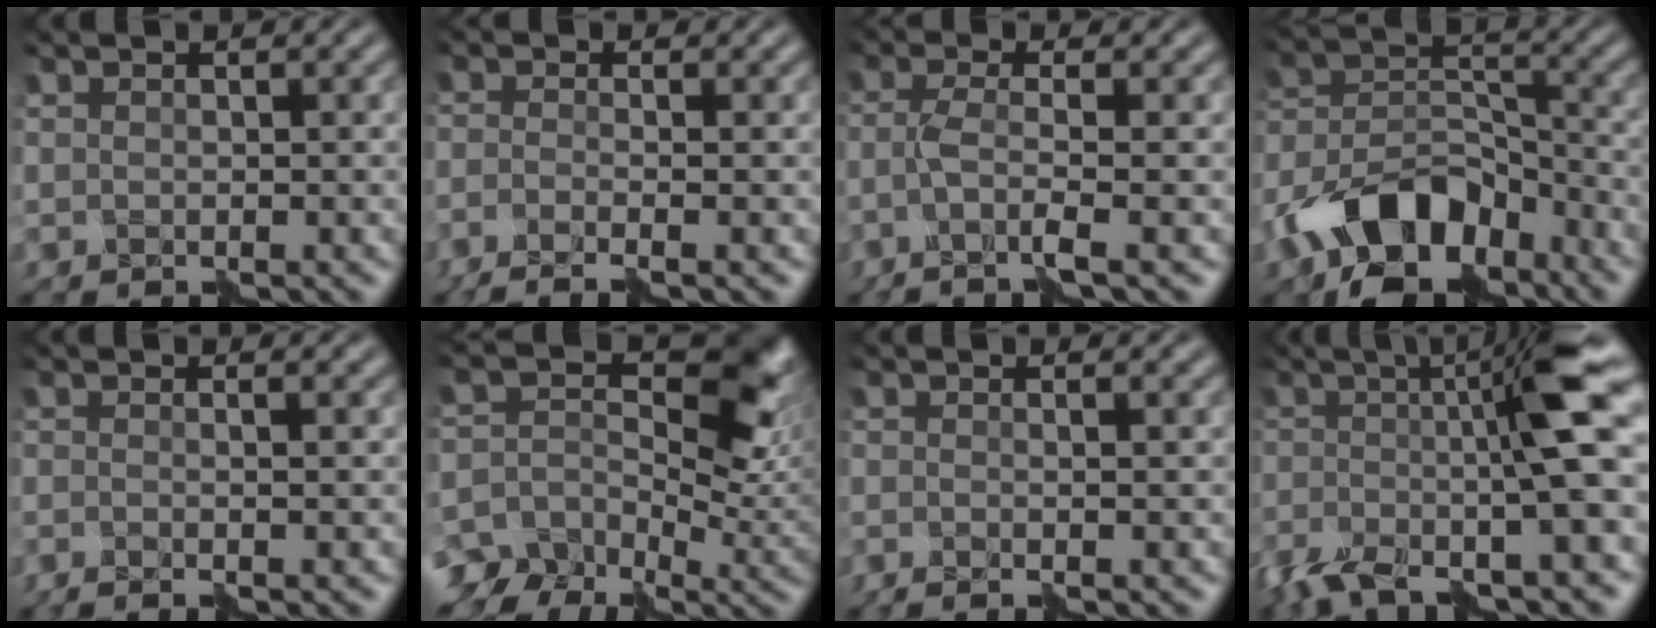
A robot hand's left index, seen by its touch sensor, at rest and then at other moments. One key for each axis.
{"total": 2.5, "fx": -1.7, "fy": -0.2, "fz": 1.8, "tx": -0.036, "ty": 0.004, "tz": -0.033}
{"total": 2.9, "fx": -1.1, "fy": -0.3, "fz": 2.7, "tx": -0.055, "ty": 0.006, "tz": -0.030}
{"total": 10.3, "fx": -6.8, "fy": 5.8, "fz": 5.2, "tx": -0.098, "ty": 0.005, "tz": -0.129}
{"total": 1.0, "fx": -0.4, "fy": -0.3, "fz": 0.9, "tx": -0.002, "ty": 0.004, "tz": -0.010}
{"total": 11.8, "fx": -1.3, "fy": 8.6, "fz": 8.0, "tx": -0.141, "ty": -0.007, "tz": -0.022}
{"total": 0.9, "fx": -0.3, "fy": -0.5, "fz": 0.6, "tx": -0.011, "ty": 0.001, "tz": -0.005}
{"total": 11.4, "fx": -3.5, "fy": 1.8, "fz": 10.7, "tx": -0.175, "ty": 0.006, "tz": -0.072}